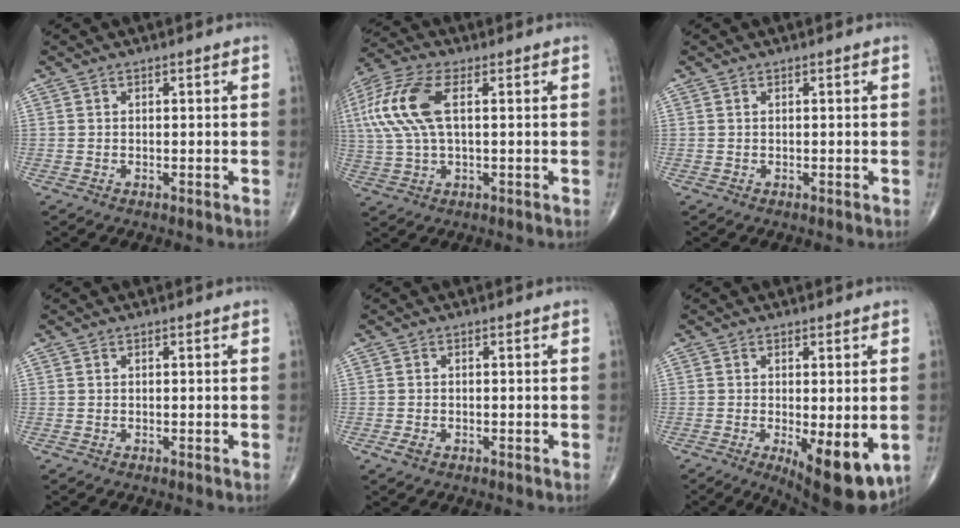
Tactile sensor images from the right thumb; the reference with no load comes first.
{"total": 13.8, "force": [2.9, 6.2, 12.0], "torque": [-0.288, 0.019, 0.055]}
{"total": 0.0}
{"total": 0.0}
{"total": 1.6, "force": [-0.8, 1.0, 1.0], "torque": [-0.022, 0.004, -0.014]}
{"total": 11.4, "force": [-3.3, 3.9, 10.2], "torque": [-0.135, -0.024, -0.037]}